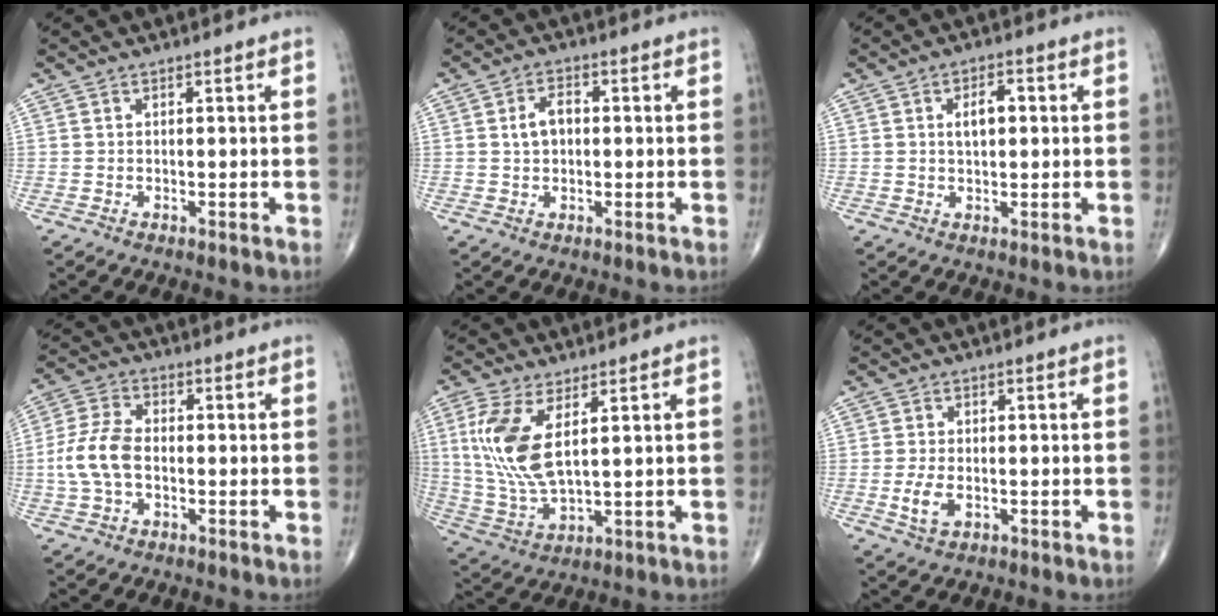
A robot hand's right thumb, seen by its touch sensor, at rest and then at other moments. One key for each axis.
{"total": 4.4, "fx": 0.3, "fy": 2.9, "fz": 3.3, "tx": -0.059, "ty": 0.014, "tz": 0.003}
{"total": 4.7, "fx": 0.7, "fy": 2.5, "fz": 3.9, "tx": -0.062, "ty": 0.006, "tz": 0.011}
{"total": 8.8, "fx": -1.2, "fy": 5.4, "fz": 6.9, "tx": -0.150, "ty": 0.022, "tz": -0.029}
{"total": 12.4, "fx": 3.6, "fy": 4.9, "fz": 10.8, "tx": -0.247, "ty": -0.017, "tz": 0.084}
{"total": 4.2, "fx": -1.0, "fy": 2.4, "fz": 3.3, "tx": -0.071, "ty": -0.005, "tz": -0.016}